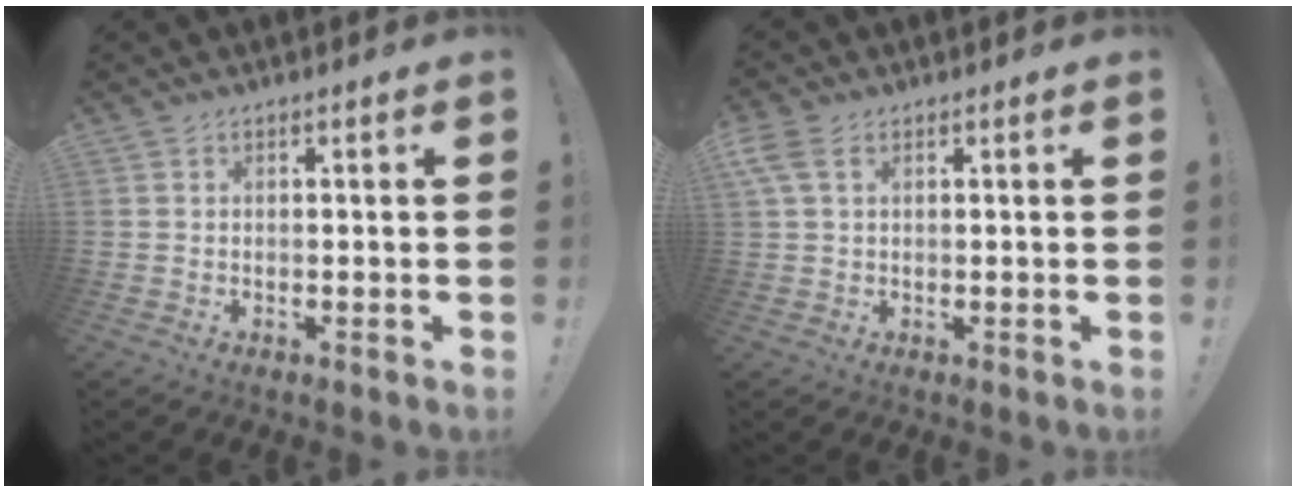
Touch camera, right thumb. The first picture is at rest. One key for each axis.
{"total": 4.4, "fx": 2.0, "fy": 2.5, "fz": 3.0, "tx": -0.066, "ty": -0.001, "tz": 0.038}